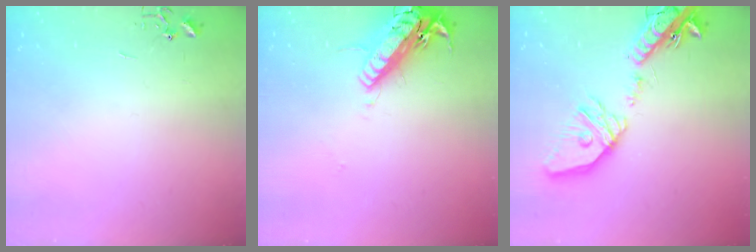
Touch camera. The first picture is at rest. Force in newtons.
{"total": 17.6, "press": 17.3, "slide": 3.4}
{"total": 23.6, "press": 23.3, "slide": 3.8}